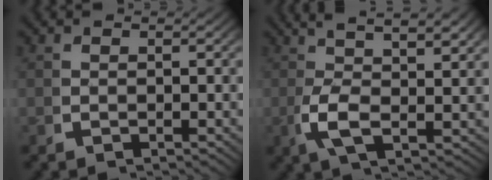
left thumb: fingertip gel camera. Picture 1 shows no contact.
{"total": 5.7, "force": [2.1, 1.9, 4.9], "torque": [-0.102, -0.009, 0.040]}